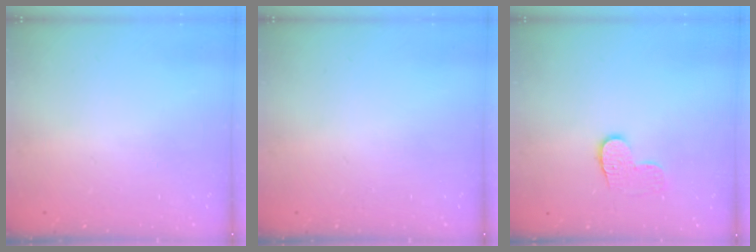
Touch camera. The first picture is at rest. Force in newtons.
{"total": 0.0}
{"total": 8.2, "press": 8.2, "slide": 0.3}